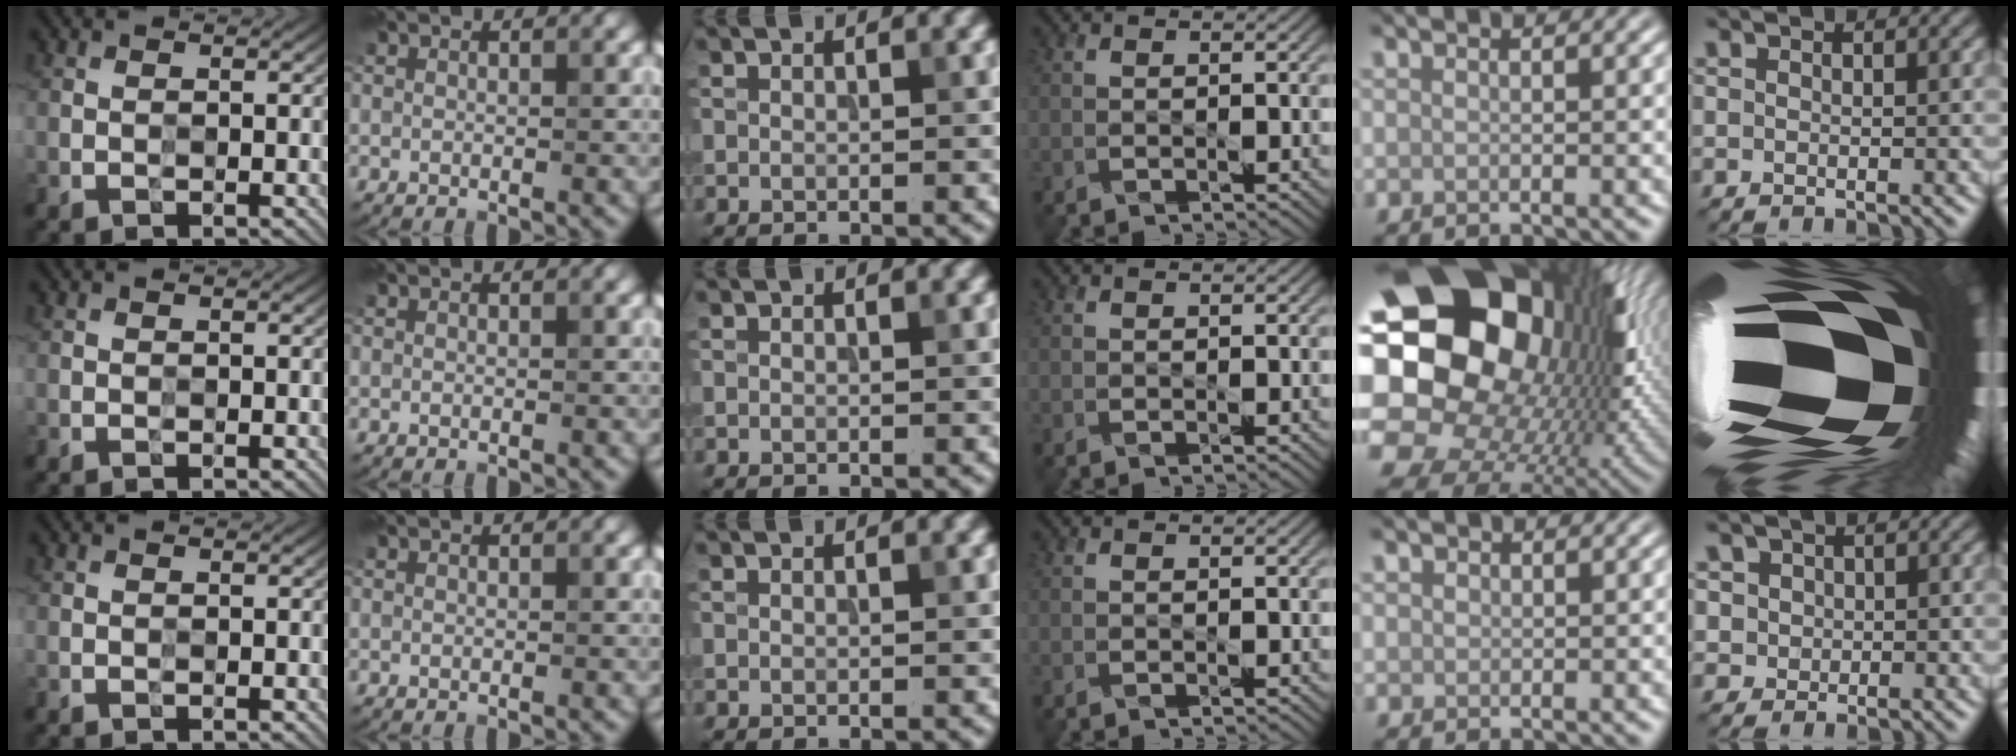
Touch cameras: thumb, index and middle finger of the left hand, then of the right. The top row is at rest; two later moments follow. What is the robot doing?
{"motion": "press", "object": "button"}